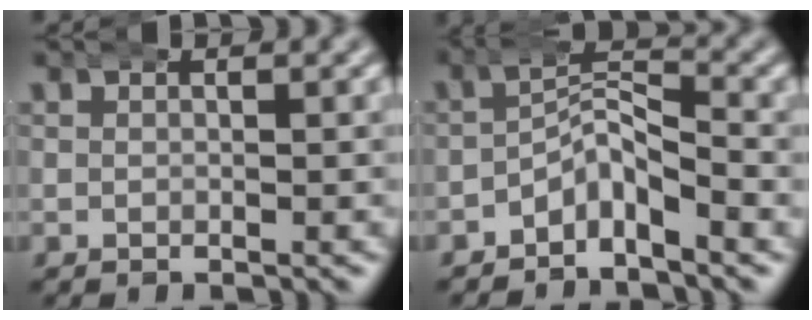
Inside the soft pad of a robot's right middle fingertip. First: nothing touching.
{"total": 3.3, "force": [-2.0, 1.6, 2.1], "torque": [-0.022, 0.004, -0.041]}